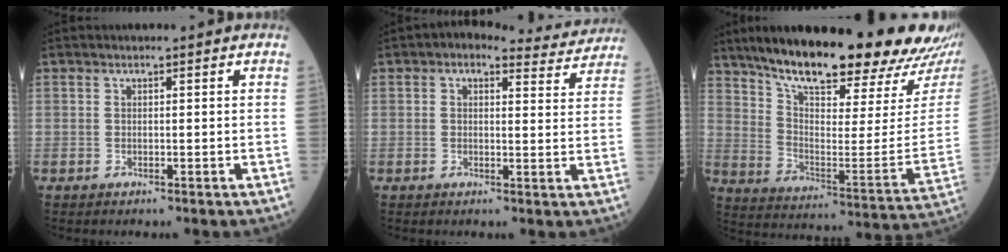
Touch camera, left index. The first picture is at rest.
{"total": 6.3, "force": [5.4, 2.7, 1.5], "torque": [-0.004, 0.008, 0.045]}
{"total": 25.4, "force": [20.7, 3.9, 14.2], "torque": [-0.225, -0.043, 0.288]}